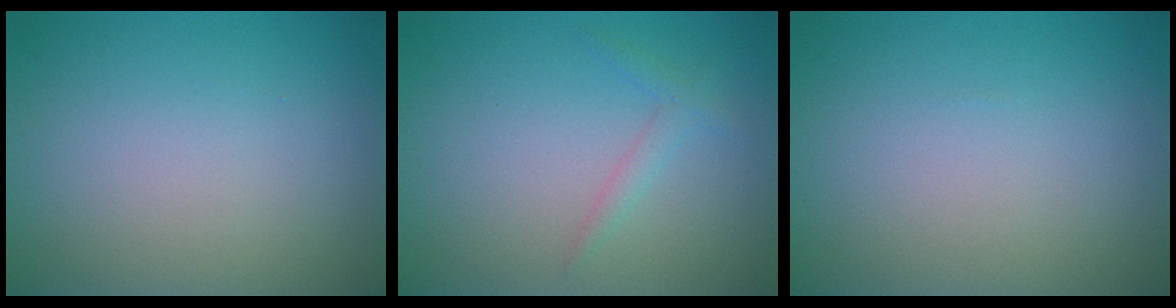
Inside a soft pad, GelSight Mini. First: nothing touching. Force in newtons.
{"total": 1.2, "press": 1.2, "slide": 0.1}
{"total": 0.0}